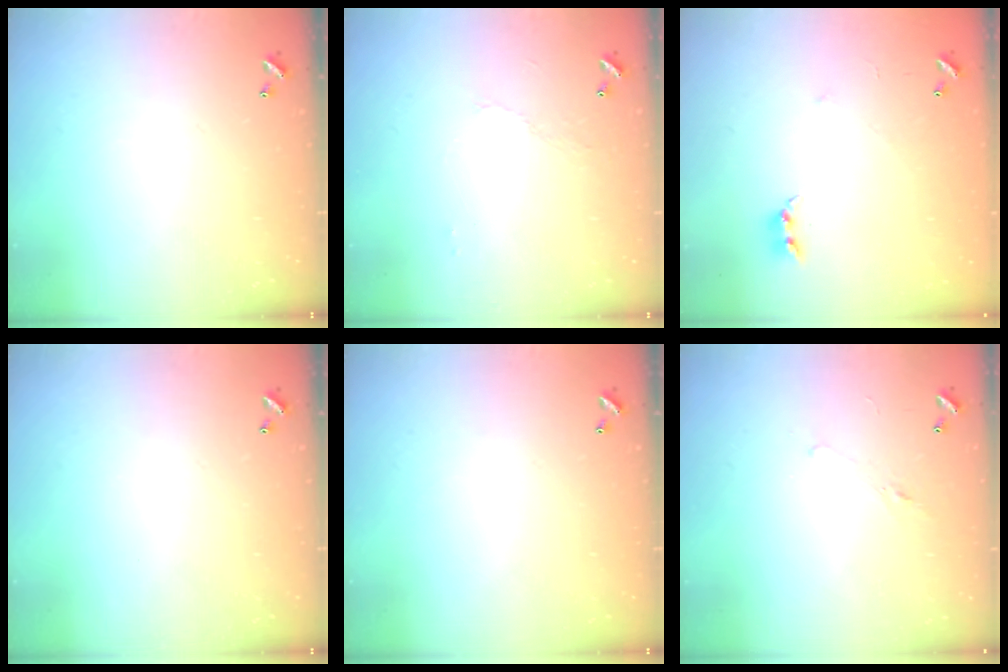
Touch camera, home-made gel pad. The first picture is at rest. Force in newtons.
{"total": 2.9, "press": 2.8, "slide": 0.6}
{"total": 5.1, "press": 5.0, "slide": 1.0}
{"total": 0.0}
{"total": 0.0}
{"total": 0.7, "press": 0.2, "slide": 0.6}